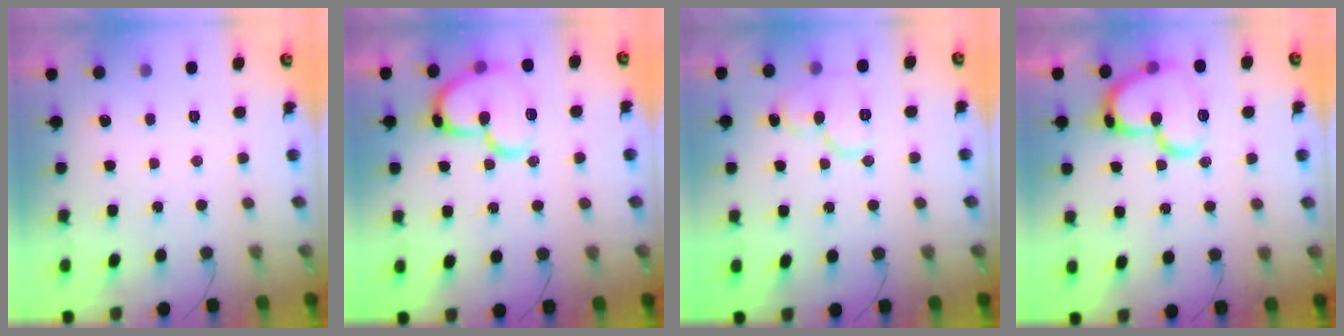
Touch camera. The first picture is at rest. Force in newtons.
{"total": 18.2, "press": 18.1, "slide": 2.0}
{"total": 10.3, "press": 10.2, "slide": 1.2}
{"total": 18.5, "press": 18.4, "slide": 1.9}